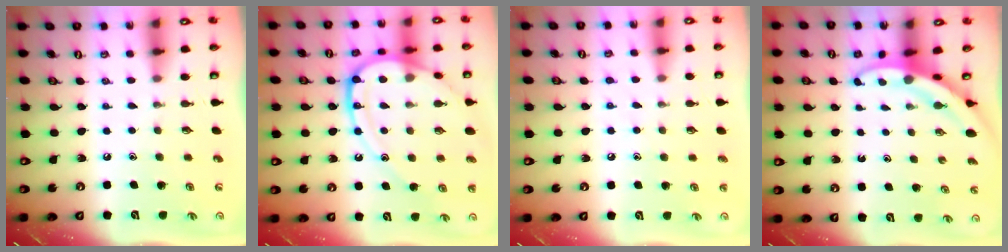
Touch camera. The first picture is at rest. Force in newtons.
{"total": 15.8, "press": 15.7, "slide": 1.4}
{"total": 4.7, "press": 4.7, "slide": 0.5}
{"total": 2.8, "press": 2.8, "slide": 0.3}